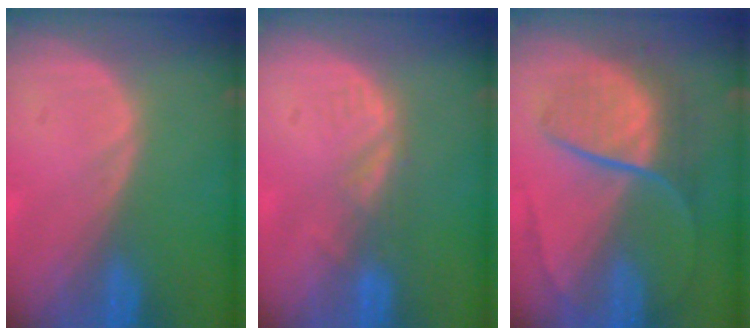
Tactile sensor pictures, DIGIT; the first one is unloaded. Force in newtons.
{"total": 2.8, "press": 2.2, "slide": 1.7}
{"total": 7.8, "press": 7.5, "slide": 2.4}